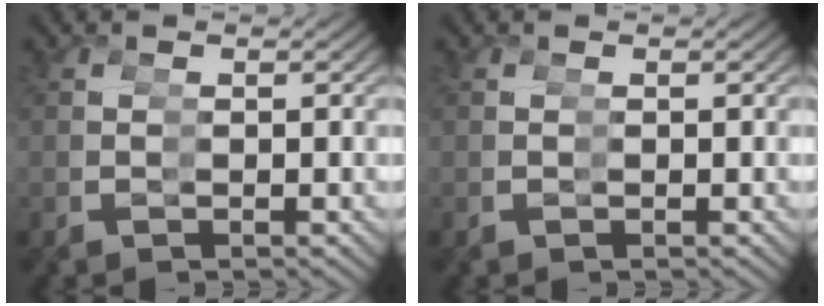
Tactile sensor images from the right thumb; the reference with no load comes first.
{"total": 0.0}